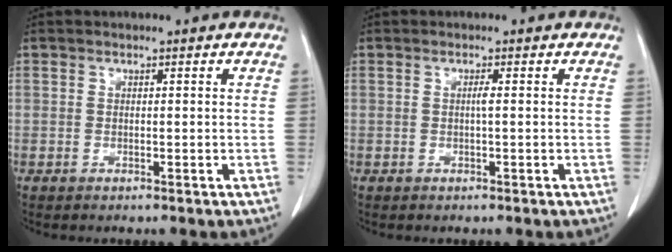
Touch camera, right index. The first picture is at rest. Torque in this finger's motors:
{"motor_torque": [0.18, -0.12, 0.08, 0.04]}